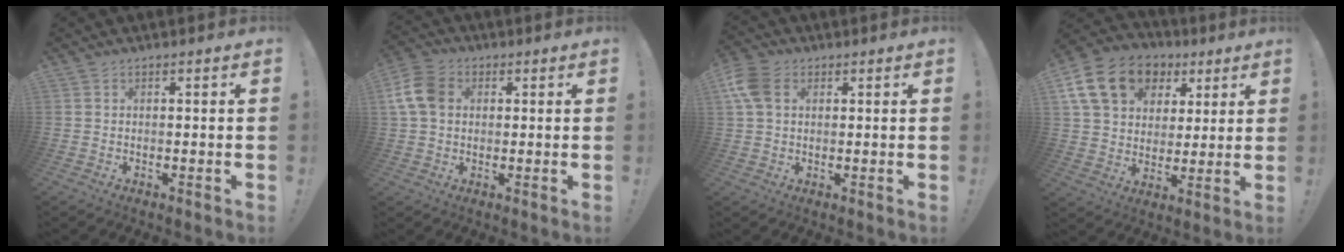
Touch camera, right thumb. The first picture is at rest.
{"total": 10.2, "force": [1.9, 7.8, 6.2], "torque": [-0.123, 0.011, 0.041]}
{"total": 8.3, "force": [2.5, 5.9, 5.3], "torque": [-0.113, 0.005, 0.050]}
{"total": 18.9, "force": [8.1, 14.1, 9.6], "torque": [-0.143, -0.029, 0.160]}